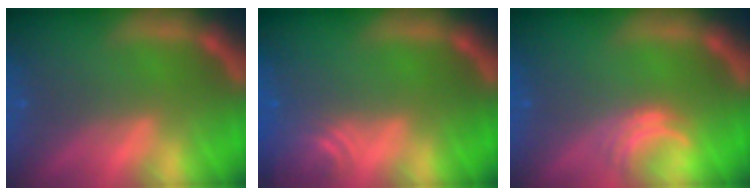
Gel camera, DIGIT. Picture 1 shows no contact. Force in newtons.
{"total": 3.5}
{"total": 2.5}